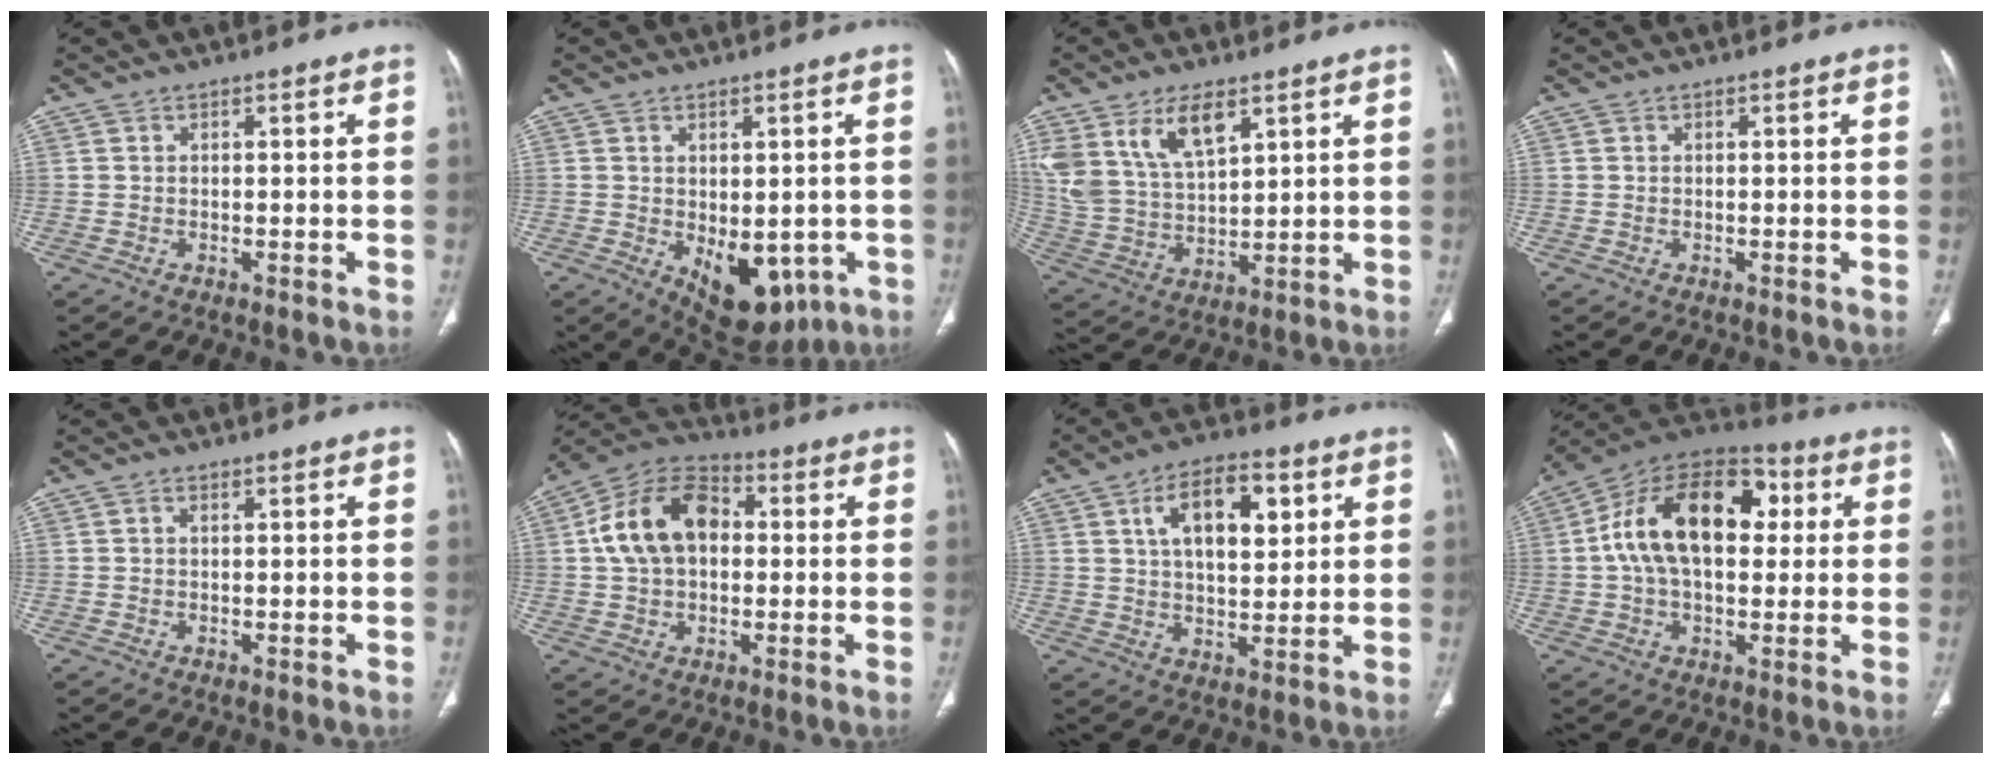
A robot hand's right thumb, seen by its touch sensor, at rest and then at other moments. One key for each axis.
{"total": 11.4, "fx": -3.0, "fy": 6.7, "fz": 8.7, "tx": -0.089, "ty": -0.005, "tz": -0.020}
{"total": 13.0, "fx": 7.2, "fy": 6.4, "fz": 8.8, "tx": -0.162, "ty": -0.024, "tz": 0.153}
{"total": 0.0}
{"total": 0.7, "fx": 0.3, "fy": 0.4, "fz": 0.5, "tx": -0.011, "ty": 0.003, "tz": 0.004}
{"total": 14.6, "fx": 1.8, "fy": 9.9, "fz": 10.6, "tx": -0.174, "ty": 0.027, "tz": 0.020}
{"total": 12.8, "fx": 4.5, "fy": 6.6, "fz": 10.0, "tx": -0.134, "ty": -0.006, "tz": 0.072}
{"total": 20.9, "fx": 3.5, "fy": 12.6, "fz": 16.3, "tx": -0.255, "ty": 0.030, "tz": 0.048}